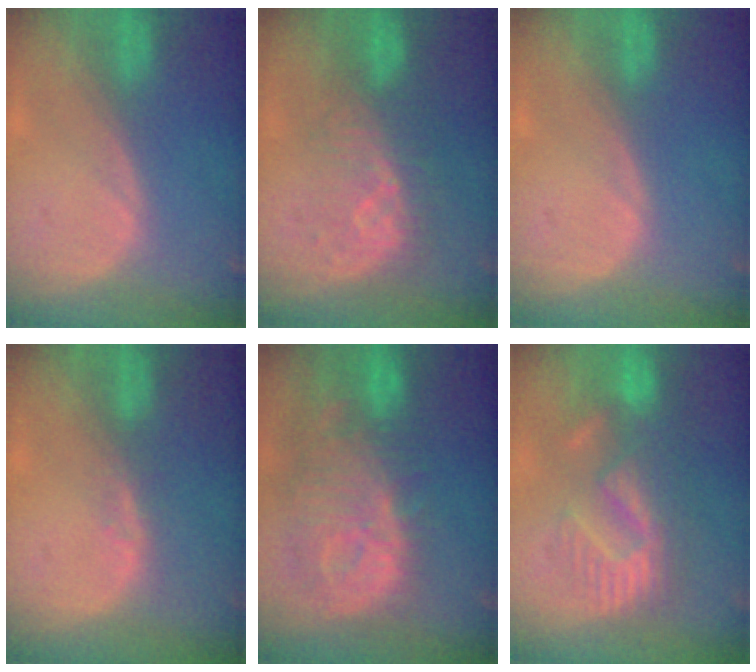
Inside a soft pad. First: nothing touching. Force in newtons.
{"total": 7.8, "press": 7.5, "slide": 2.0}
{"total": 0.0}
{"total": 1.9, "press": 1.4, "slide": 1.3}
{"total": 13.3, "press": 11.6, "slide": 6.5}
{"total": 8.9, "press": 8.8, "slide": 1.5}